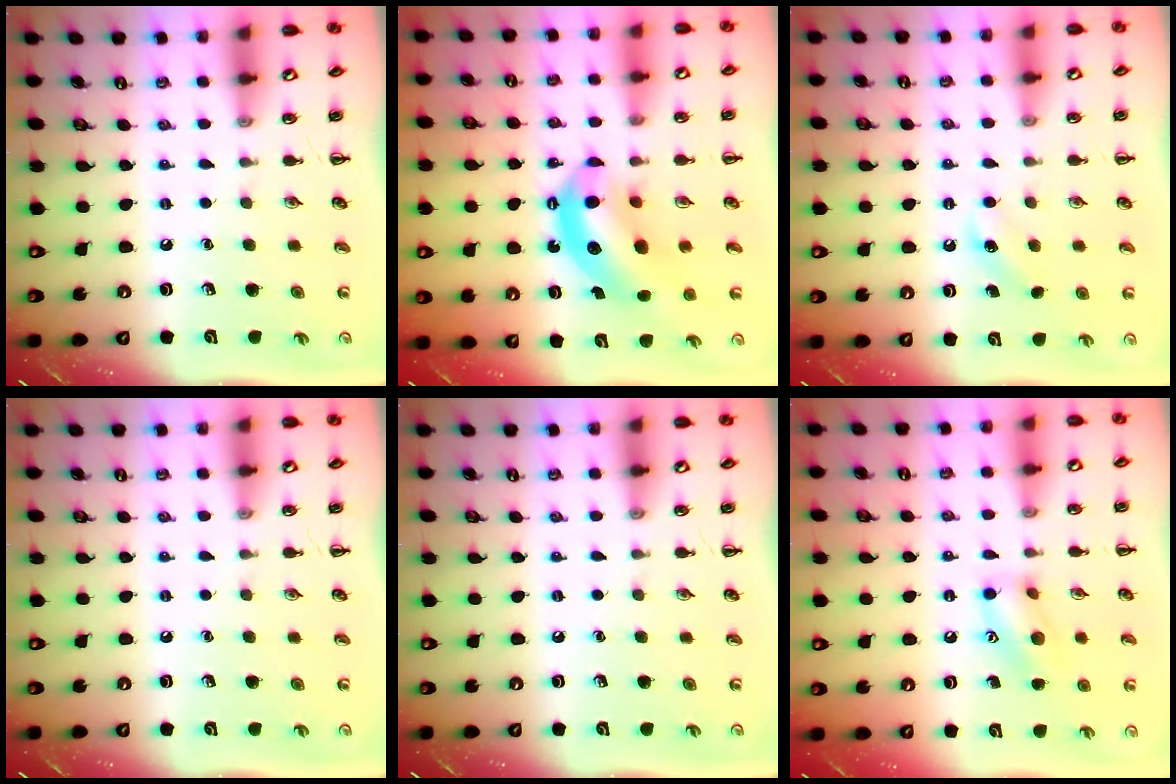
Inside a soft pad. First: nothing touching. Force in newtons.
{"total": 11.4, "press": 11.0, "slide": 3.0}
{"total": 4.9, "press": 4.7, "slide": 1.3}
{"total": 0.0}
{"total": 0.0}
{"total": 11.7, "press": 11.6, "slide": 1.1}